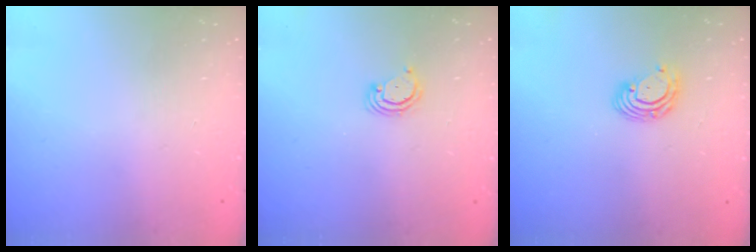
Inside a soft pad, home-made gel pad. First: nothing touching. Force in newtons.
{"total": 2.9, "press": 2.9, "slide": 0.3}
{"total": 5.7, "press": 5.7, "slide": 0.9}